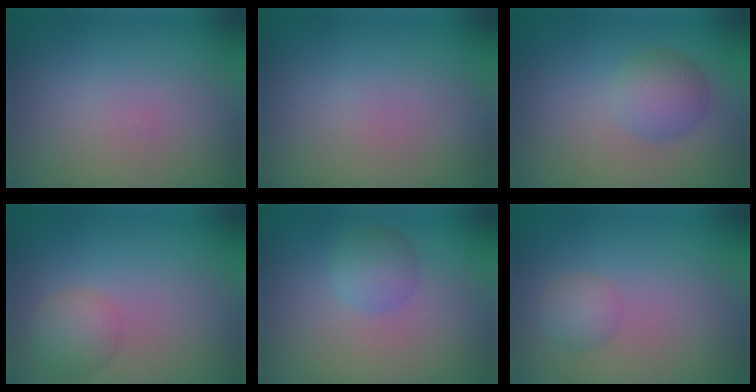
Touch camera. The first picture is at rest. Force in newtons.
{"total": 0.0}
{"total": 3.0, "press": 3.0, "slide": 0.0}
{"total": 2.5, "press": 2.5, "slide": 0.1}
{"total": 2.2, "press": 2.2, "slide": 0.0}
{"total": 1.6, "press": 1.6, "slide": 0.1}